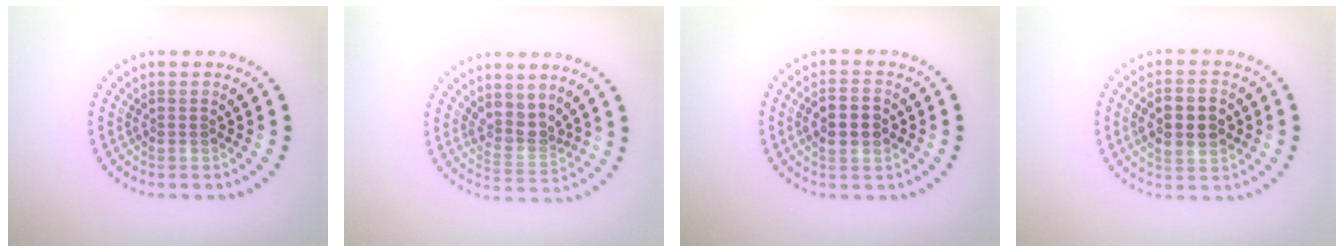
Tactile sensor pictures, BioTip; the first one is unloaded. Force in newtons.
{"total": 2.6, "press": 2.0, "slide": 1.7}
{"total": 3.3, "press": 3.3, "slide": 0.1}
{"total": 4.1, "press": 4.1, "slide": 0.2}